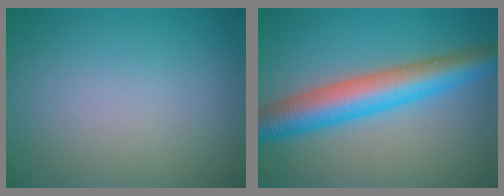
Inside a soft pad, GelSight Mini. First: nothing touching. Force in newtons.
{"total": 7.2, "press": 7.2, "slide": 0.1}